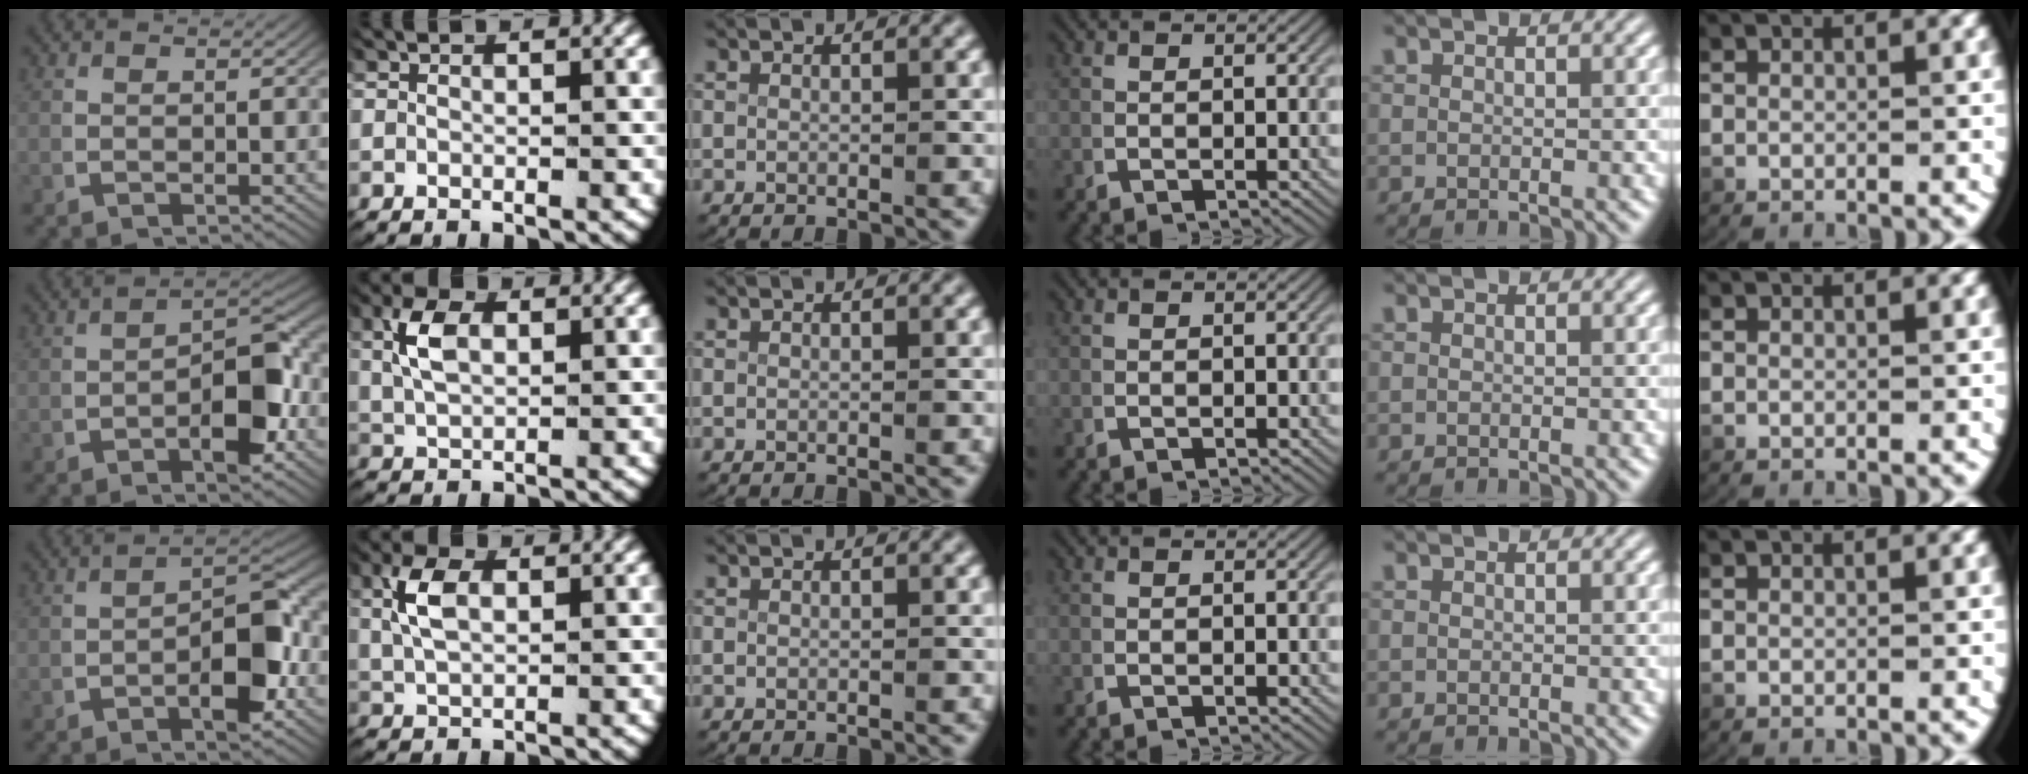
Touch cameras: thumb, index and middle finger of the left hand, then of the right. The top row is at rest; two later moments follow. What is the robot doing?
{"motion": "lift_and_place", "object": "key"}